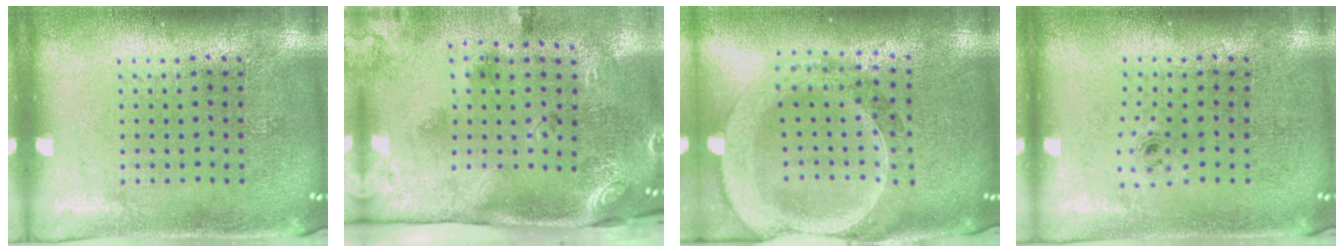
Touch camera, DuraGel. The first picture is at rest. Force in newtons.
{"total": 3.1, "press": 2.0, "slide": 2.4}
{"total": 2.9, "press": 2.5, "slide": 1.5}
{"total": 0.6, "press": 0.3, "slide": 0.5}